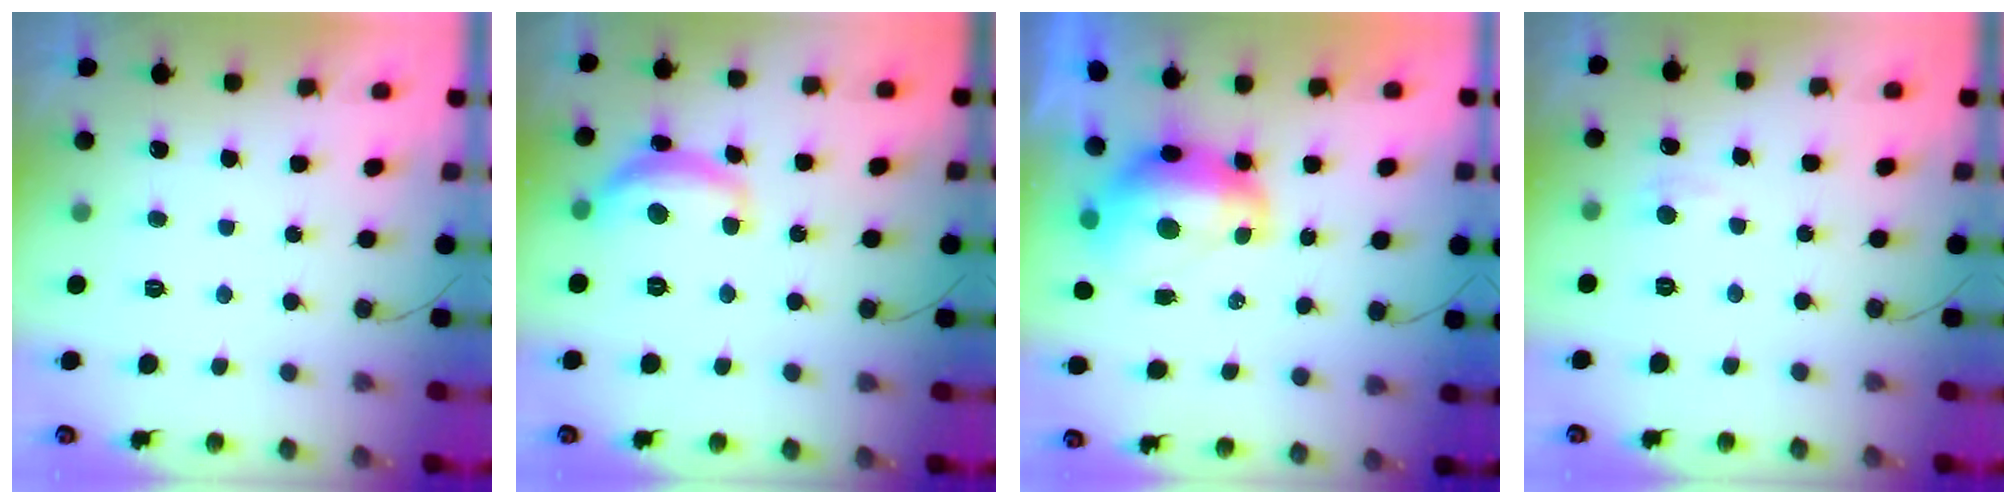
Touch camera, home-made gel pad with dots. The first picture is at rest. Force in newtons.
{"total": 11.6, "press": 11.6, "slide": 0.6}
{"total": 9.8, "press": 9.7, "slide": 0.9}
{"total": 2.8, "press": 2.7, "slide": 0.4}